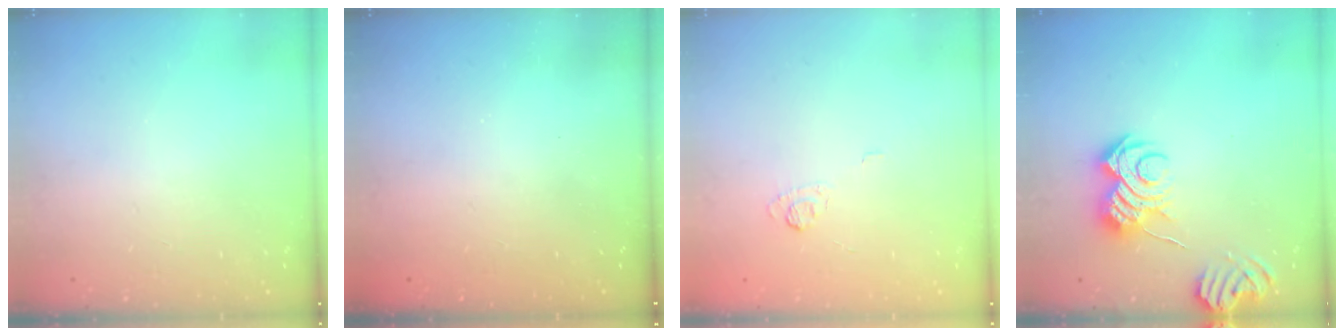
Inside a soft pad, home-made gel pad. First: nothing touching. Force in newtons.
{"total": 2.3, "press": 2.2, "slide": 0.7}
{"total": 3.4, "press": 3.1, "slide": 1.5}
{"total": 9.0, "press": 9.0, "slide": 1.0}